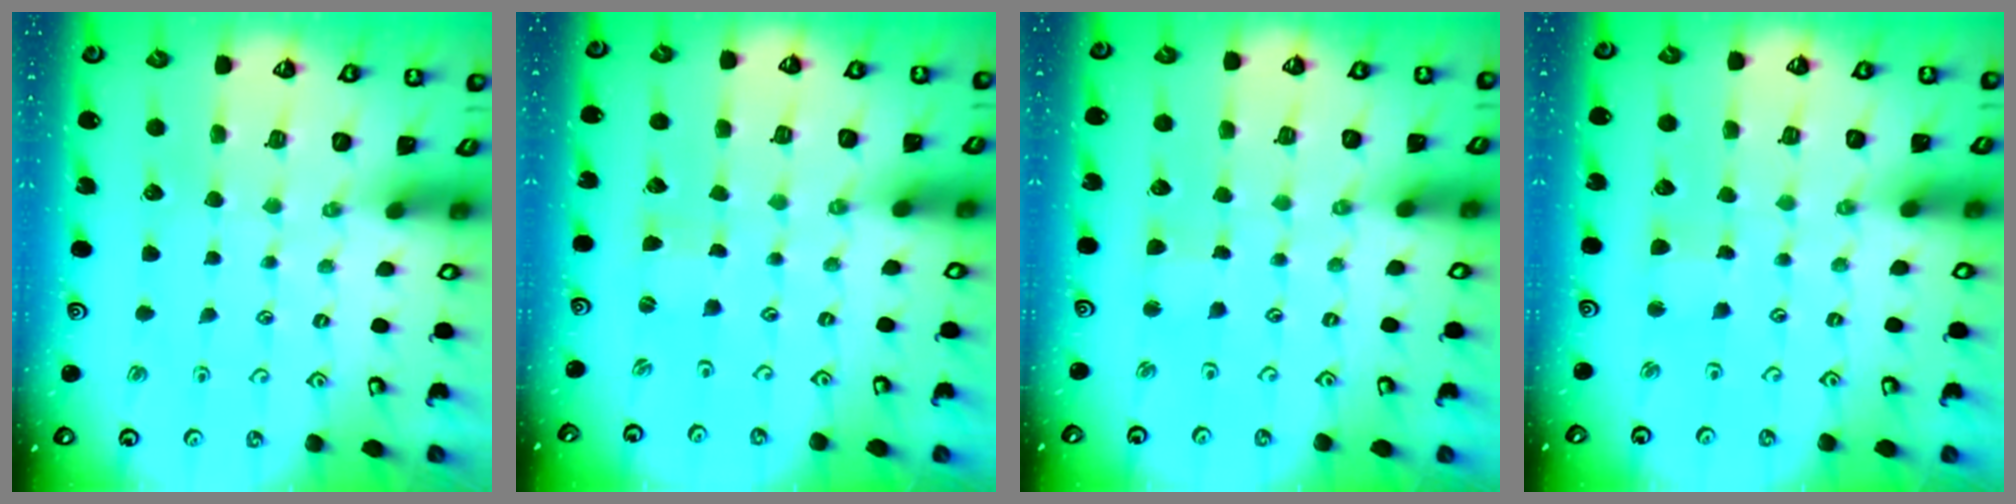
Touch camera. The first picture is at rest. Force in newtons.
{"total": 0.0}
{"total": 2.4, "press": 2.4, "slide": 0.3}
{"total": 3.0, "press": 3.0, "slide": 0.2}